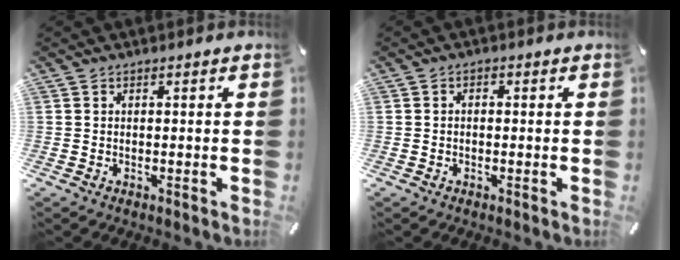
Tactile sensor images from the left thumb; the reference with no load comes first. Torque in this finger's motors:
{"motor_torque": [-0.18, -0.60, 0.11, 0.10, -0.02]}